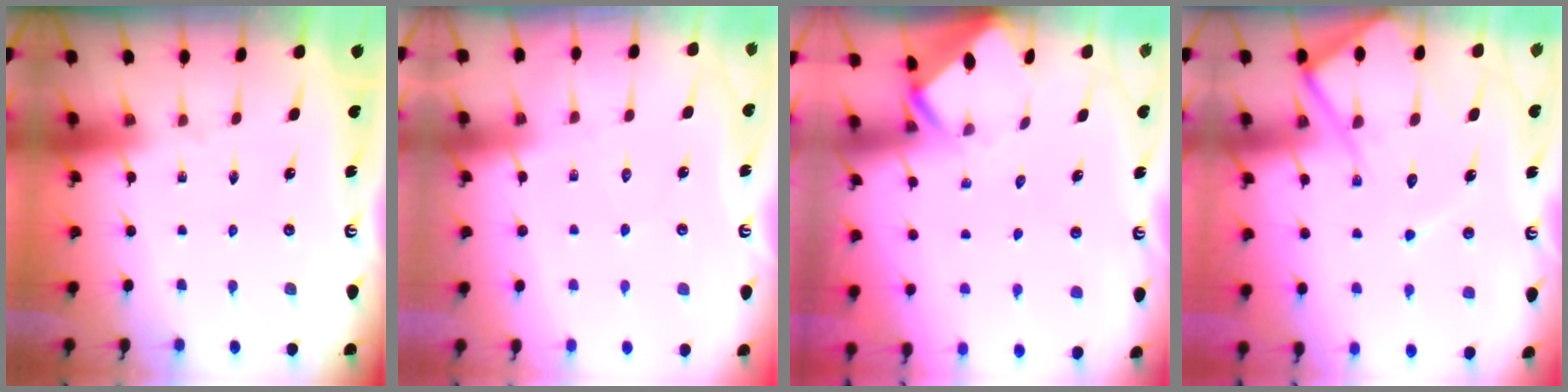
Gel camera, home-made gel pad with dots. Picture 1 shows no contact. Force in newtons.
{"total": 6.1, "press": 6.1, "slide": 0.9}
{"total": 2.8, "press": 2.8, "slide": 0.2}
{"total": 11.9, "press": 11.8, "slide": 1.2}